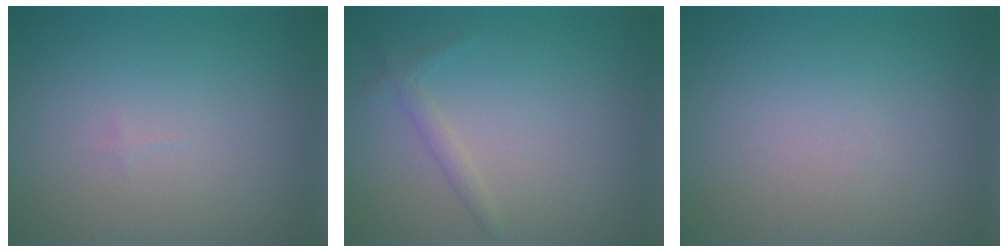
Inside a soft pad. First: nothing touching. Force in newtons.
{"total": 1.1, "press": 1.1, "slide": 0.0}
{"total": 0.0}